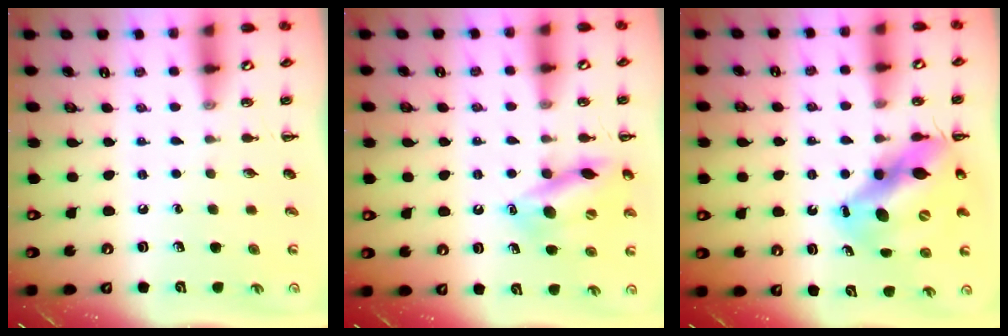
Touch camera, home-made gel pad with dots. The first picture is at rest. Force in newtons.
{"total": 14.8, "press": 14.6, "slide": 2.5}
{"total": 13.4, "press": 12.9, "slide": 3.8}